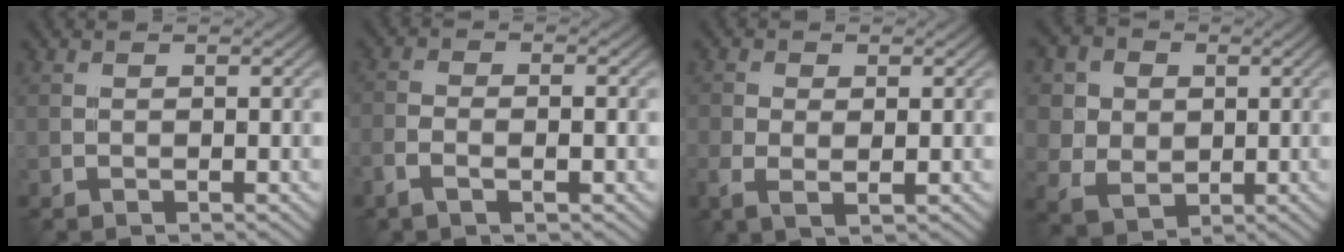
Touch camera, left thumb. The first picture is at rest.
{"total": 3.2, "force": [-1.5, 1.0, 2.6], "torque": [-0.057, -0.001, -0.035]}
{"total": 3.7, "force": [-0.6, 2.1, 3.0], "torque": [-0.073, -0.009, -0.012]}
{"total": 8.7, "force": [3.0, 7.4, 3.5], "torque": [-0.128, 0.009, 0.059]}